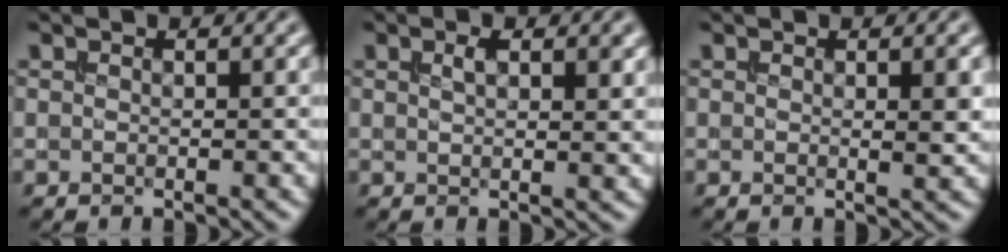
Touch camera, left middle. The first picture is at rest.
{"total": 2.5, "force": [1.0, 0.9, 2.1], "torque": [-0.033, 0.002, 0.018]}
{"total": 1.4, "force": [0.2, 0.2, 1.4], "torque": [-0.018, -0.003, 0.002]}